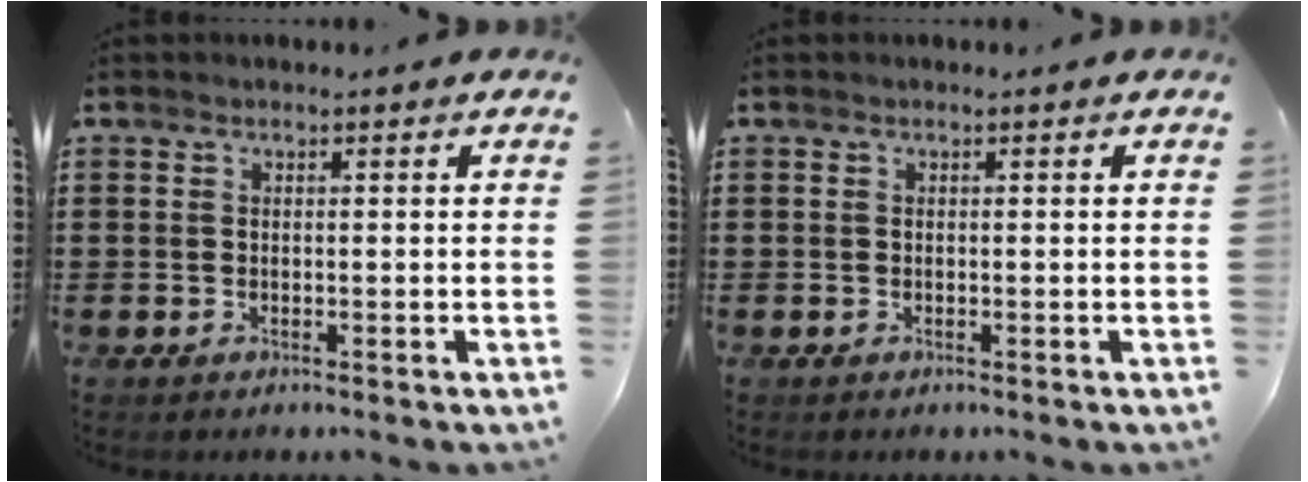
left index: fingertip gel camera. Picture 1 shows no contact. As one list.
[{"total": 0.0}]